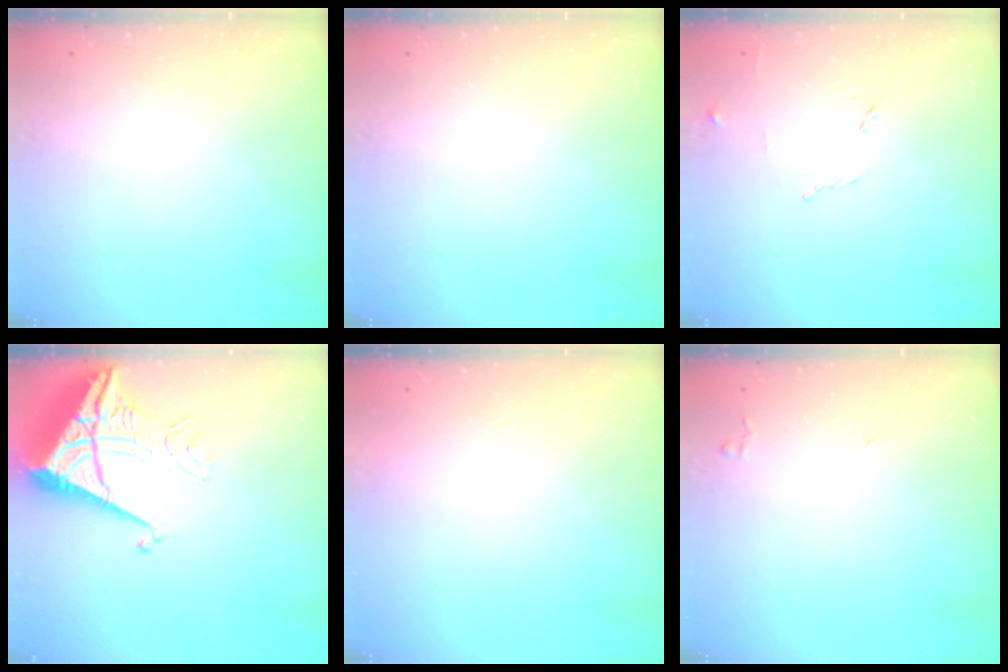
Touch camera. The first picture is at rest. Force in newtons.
{"total": 0.0}
{"total": 5.9, "press": 5.8, "slide": 1.1}
{"total": 7.8, "press": 7.8, "slide": 0.7}
{"total": 1.5, "press": 1.5, "slide": 0.1}
{"total": 4.0, "press": 3.9, "slide": 0.7}